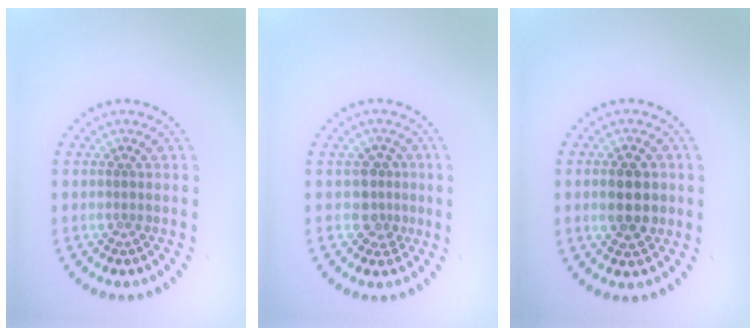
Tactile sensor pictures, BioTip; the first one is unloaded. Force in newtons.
{"total": 2.3, "press": 1.9, "slide": 1.3}
{"total": 4.4, "press": 4.4, "slide": 0.2}